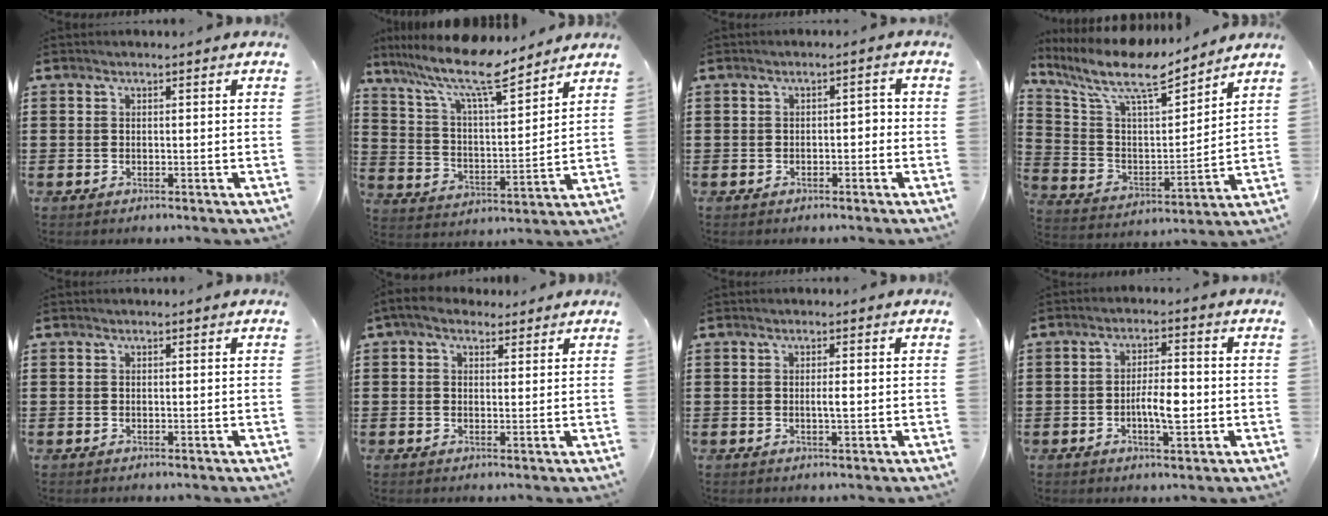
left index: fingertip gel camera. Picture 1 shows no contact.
{"total": 11.5, "force": [9.4, 1.7, 6.3], "torque": [-0.149, -0.055, 0.158]}
{"total": 1.5, "force": [-1.0, 0.7, 0.8], "torque": [-0.021, 0.005, -0.025]}
{"total": 10.8, "force": [8.5, 2.6, 6.1], "torque": [-0.152, -0.043, 0.145]}
{"total": 0.0}
{"total": 3.2, "force": [2.1, 1.7, 1.7], "torque": [-0.040, 0.006, 0.038]}
{"total": 1.6, "force": [-0.1, 0.2, 1.6], "torque": [-0.030, -0.002, -0.001]}
{"total": 5.4, "force": [-1.0, 1.8, 5.0], "torque": [-0.094, 0.005, -0.021]}